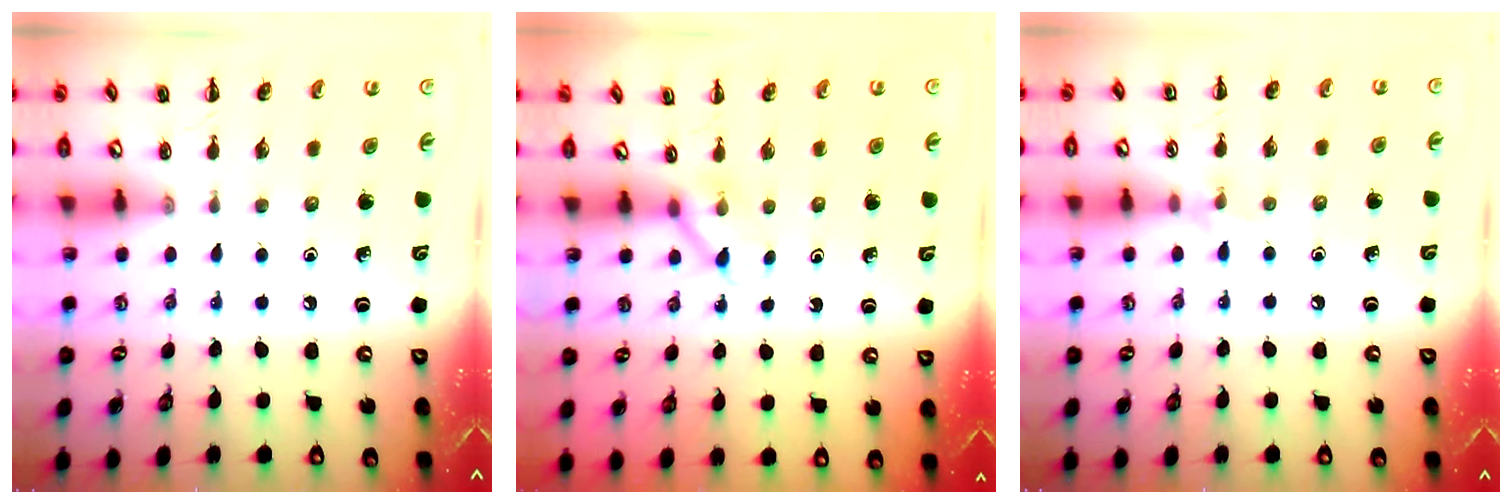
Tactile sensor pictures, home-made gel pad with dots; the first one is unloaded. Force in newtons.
{"total": 3.5, "press": 3.4, "slide": 1.0}
{"total": 4.8, "press": 4.5, "slide": 1.7}